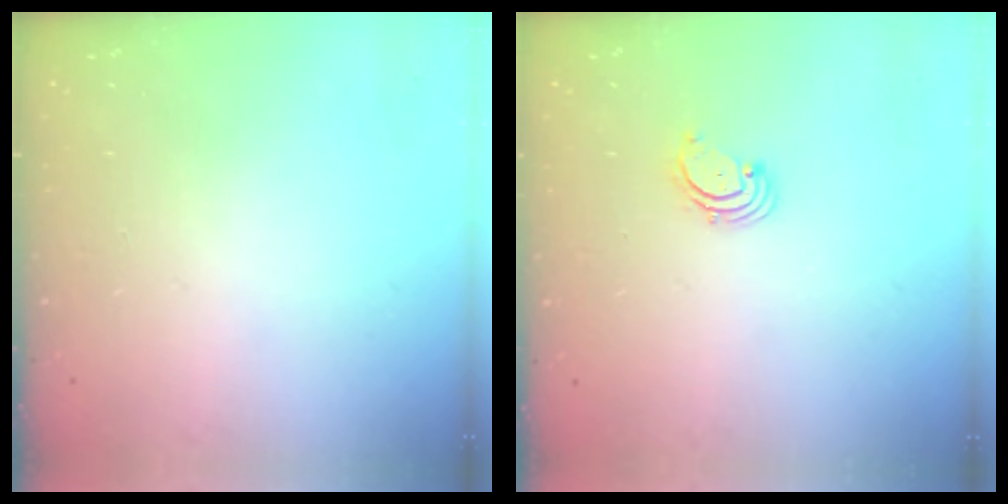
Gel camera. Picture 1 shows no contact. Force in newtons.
{"total": 1.7, "press": 1.6, "slide": 0.2}